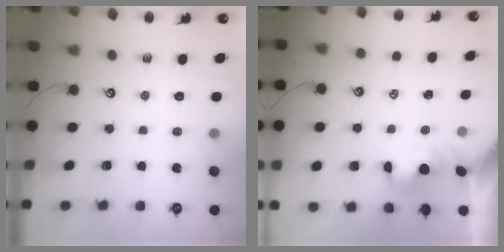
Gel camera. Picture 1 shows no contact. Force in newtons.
{"total": 0.9, "press": 0.9, "slide": 0.3}